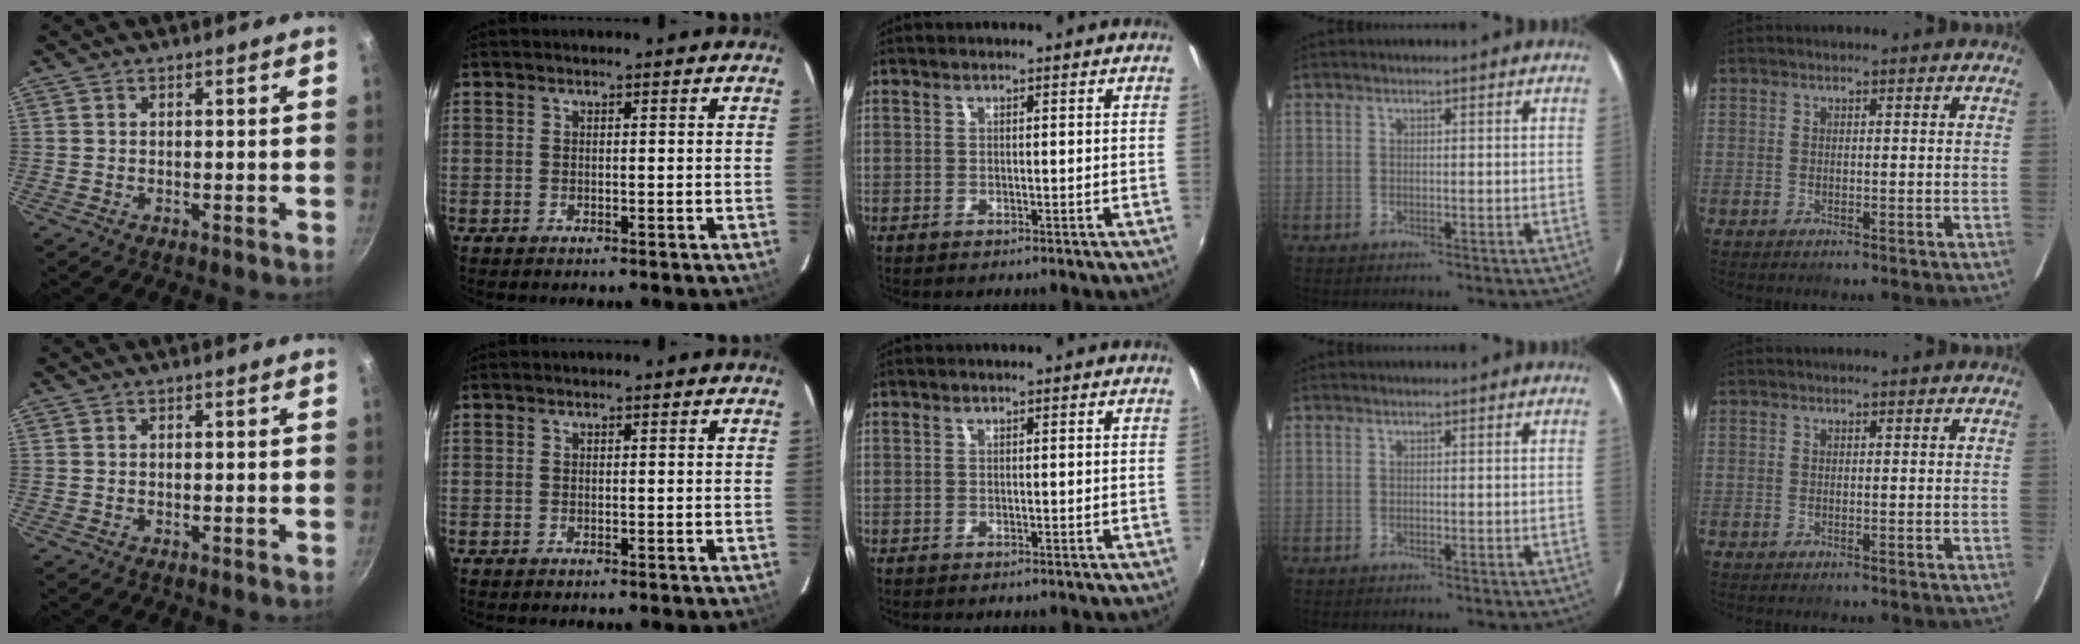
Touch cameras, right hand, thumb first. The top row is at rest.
{}